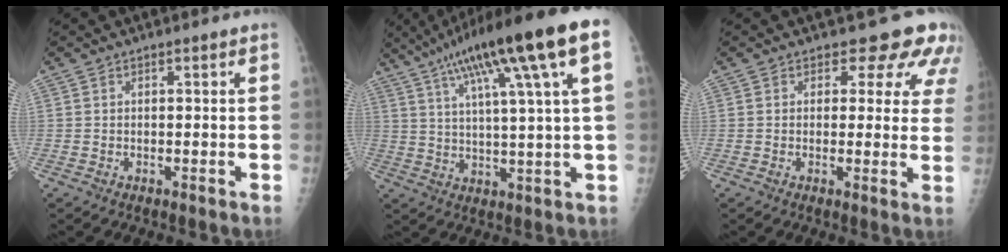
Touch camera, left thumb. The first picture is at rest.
{"total": 20.0, "force": [9.2, 2.0, 17.7], "torque": [-0.287, 0.010, 0.141]}
{"total": 8.4, "force": [6.6, 4.4, 2.9], "torque": [0.012, -0.029, 0.051]}